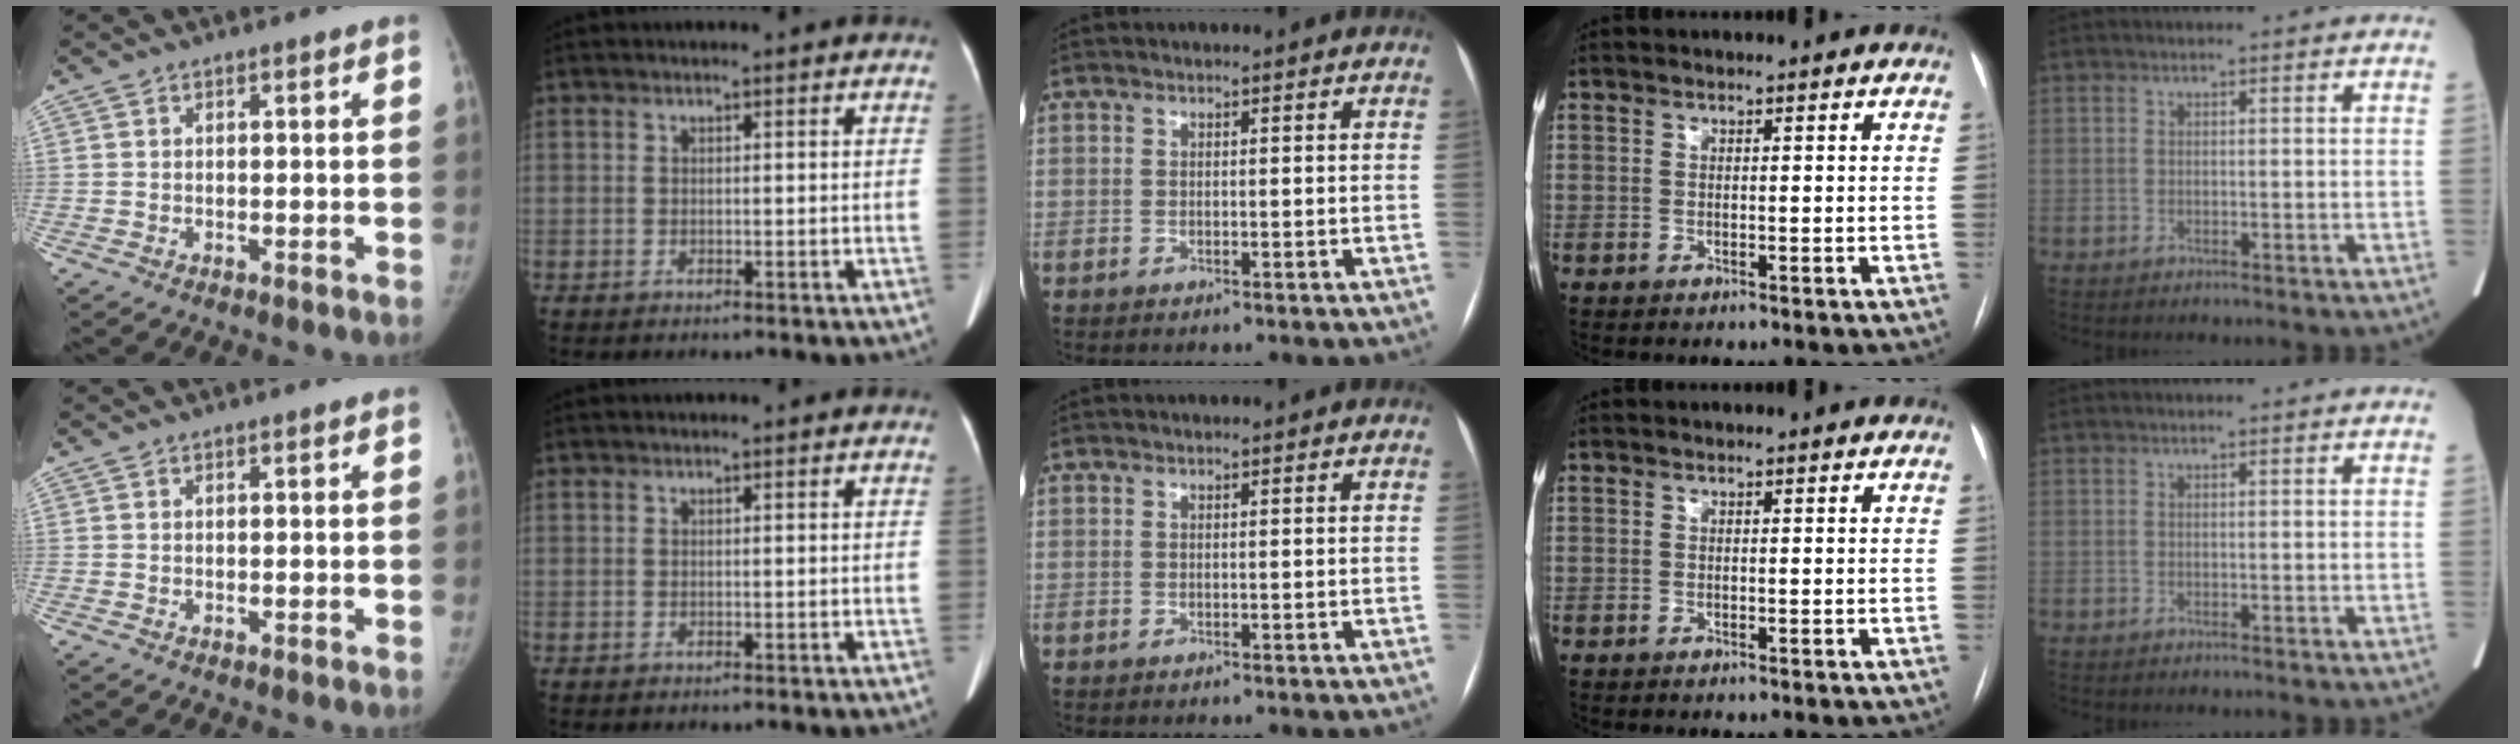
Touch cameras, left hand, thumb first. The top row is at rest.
{}